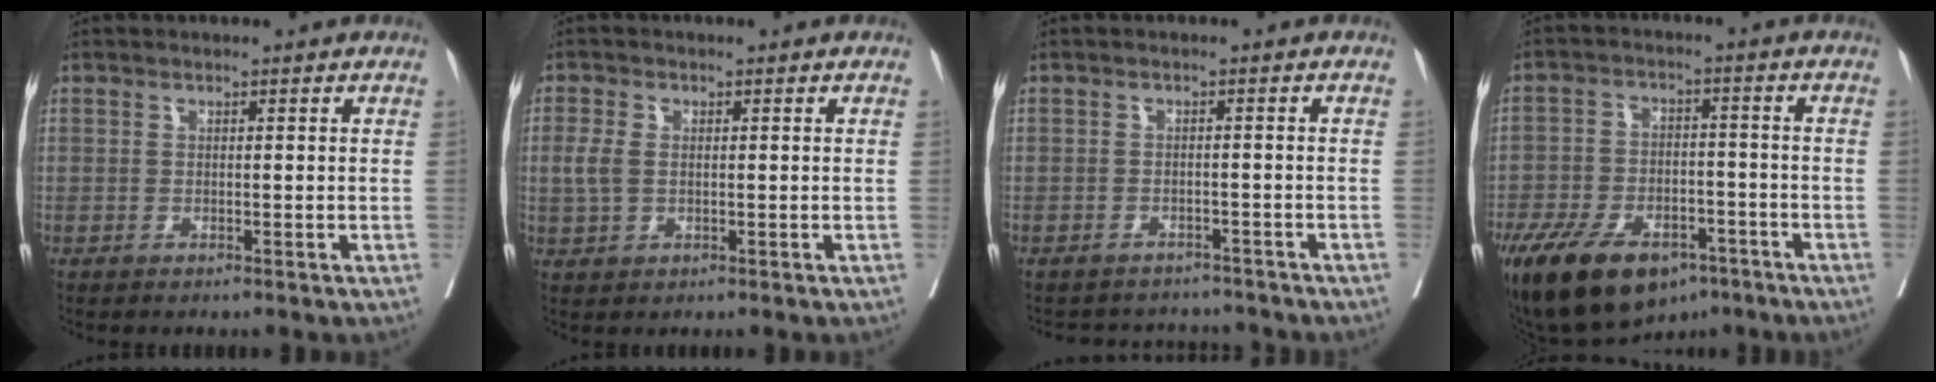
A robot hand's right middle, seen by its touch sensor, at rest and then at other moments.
{"total": 3.1, "force": [0.2, 1.9, 2.4], "torque": [-0.070, 0.004, 0.003]}
{"total": 6.6, "force": [-6.5, 1.4, 0.1], "torque": [0.004, 0.015, -0.078]}
{"total": 17.5, "force": [-11.2, 8.7, 10.3], "torque": [-0.219, -0.014, -0.185]}